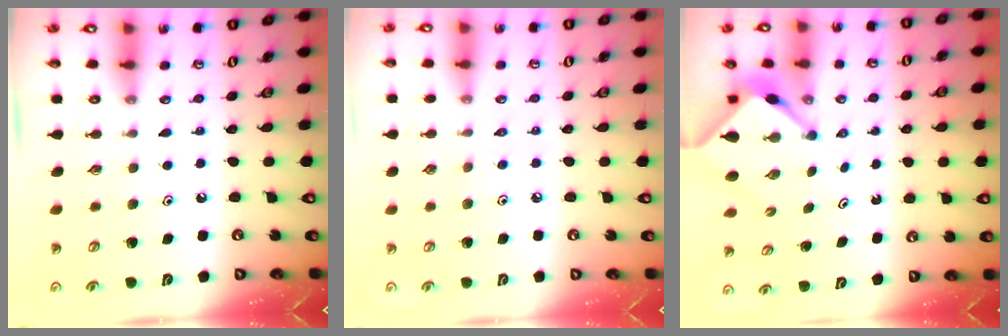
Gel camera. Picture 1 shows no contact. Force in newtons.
{"total": 2.1, "press": 2.1, "slide": 0.5}
{"total": 3.5, "press": 3.5, "slide": 0.8}